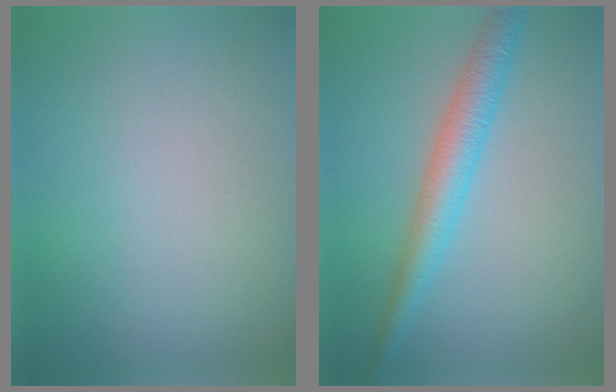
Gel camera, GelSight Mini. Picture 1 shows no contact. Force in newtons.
{"total": 3.6, "press": 3.6, "slide": 0.2}